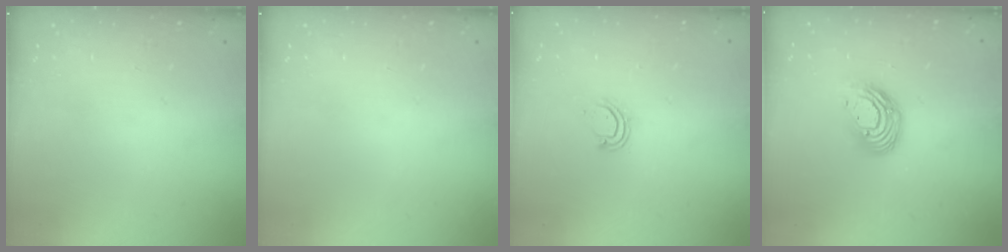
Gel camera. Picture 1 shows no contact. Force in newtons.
{"total": 0.0}
{"total": 4.4, "press": 4.4, "slide": 0.2}
{"total": 12.2, "press": 12.1, "slide": 1.1}